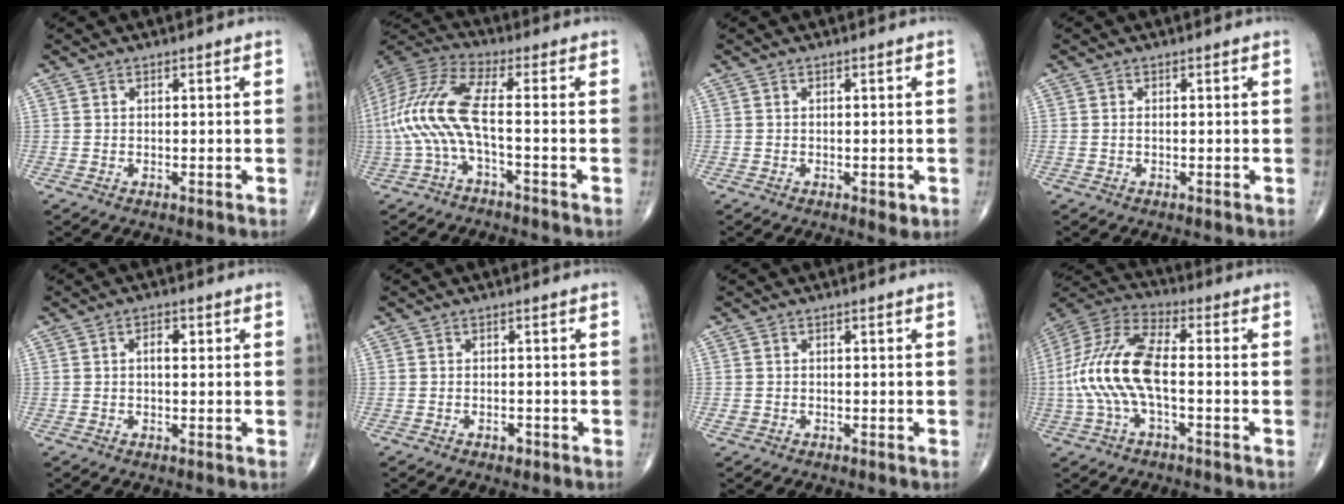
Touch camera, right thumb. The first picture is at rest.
{"total": 13.1, "force": [-2.2, 3.2, 12.5], "torque": [-0.299, 0.042, -0.051]}
{"total": 1.7, "force": [-0.5, 0.8, 1.4], "torque": [-0.013, -0.001, -0.004]}
{"total": 0.6, "force": [-0.1, 0.2, 0.5], "torque": [-0.013, -0.001, 0.000]}
{"total": 2.2, "force": [0.4, 1.2, 1.8], "torque": [-0.028, 0.008, 0.004]}
{"total": 1.3, "force": [-0.8, 0.8, 0.7], "torque": [-0.008, 0.004, -0.011]}
{"total": 0.9, "force": [-0.3, 0.7, 0.3], "torque": [-0.007, 0.003, -0.005]}
{"total": 15.6, "force": [-1.8, 6.3, 14.1], "torque": [-0.316, 0.036, -0.038]}